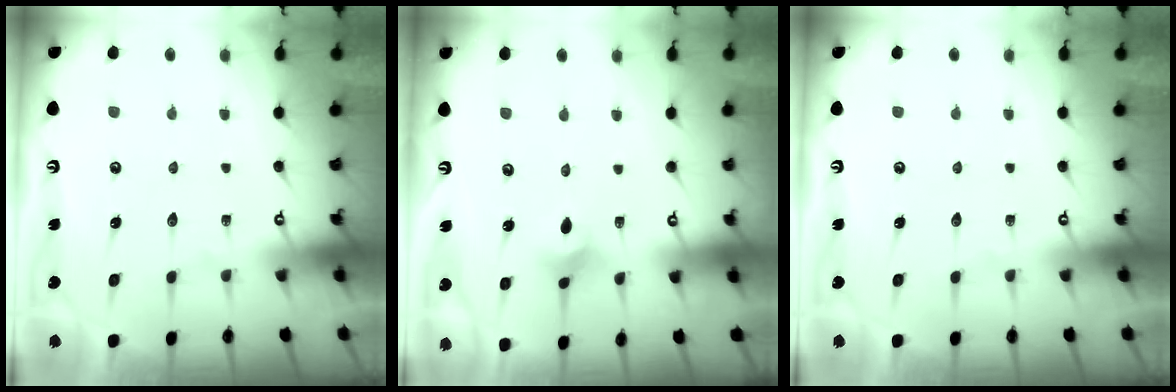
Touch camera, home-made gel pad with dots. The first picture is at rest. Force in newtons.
{"total": 2.9, "press": 2.8, "slide": 0.6}
{"total": 0.0}